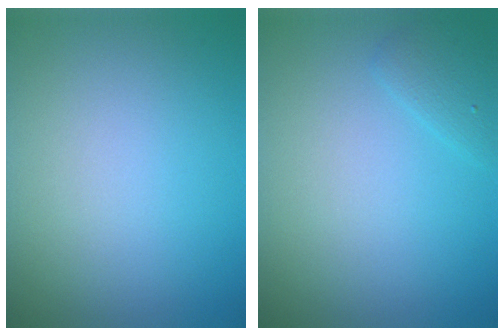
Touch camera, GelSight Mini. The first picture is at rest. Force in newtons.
{"total": 1.4, "press": 1.4, "slide": 0.1}